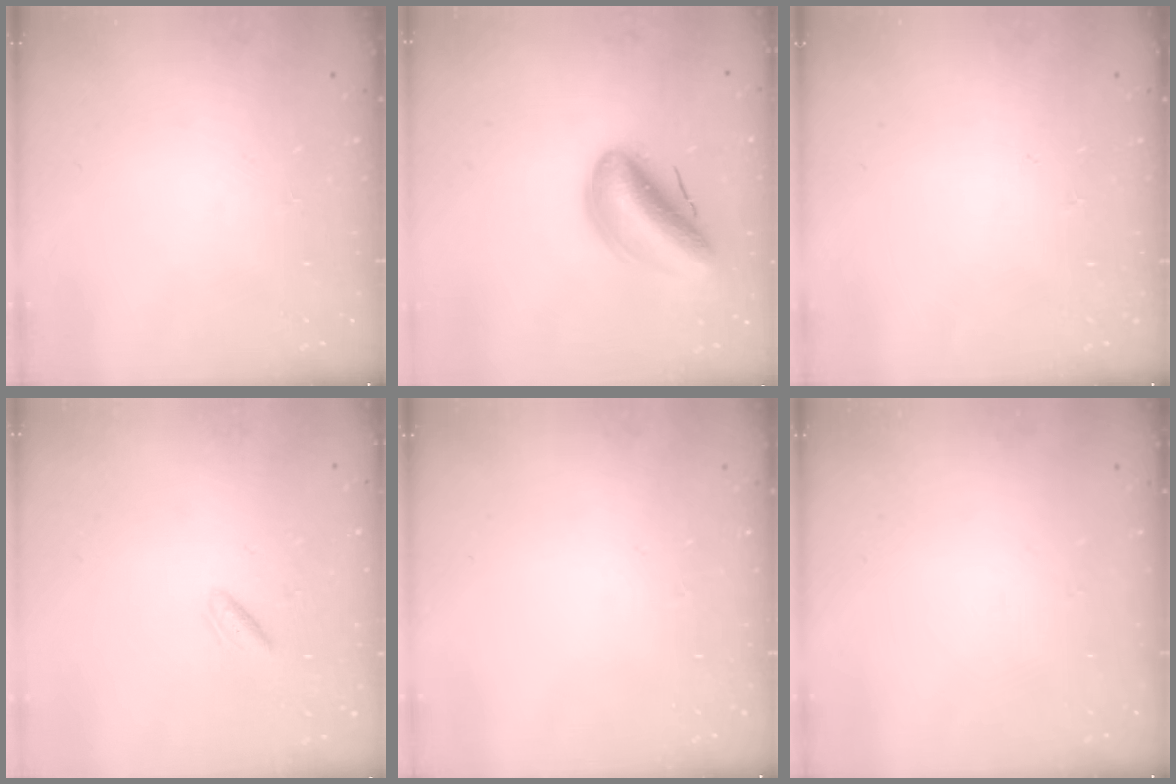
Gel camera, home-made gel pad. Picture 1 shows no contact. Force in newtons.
{"total": 13.0, "press": 12.8, "slide": 2.1}
{"total": 0.0}
{"total": 1.6, "press": 1.3, "slide": 0.9}
{"total": 0.0}
{"total": 0.0}